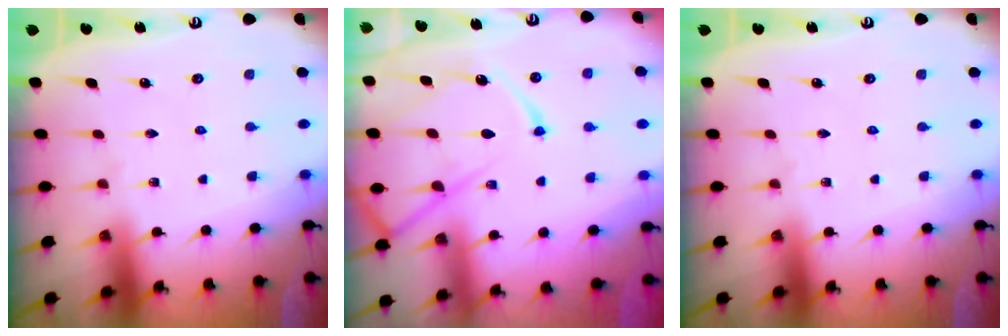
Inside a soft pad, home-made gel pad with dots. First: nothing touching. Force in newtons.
{"total": 15.5, "press": 15.4, "slide": 1.7}
{"total": 0.0}